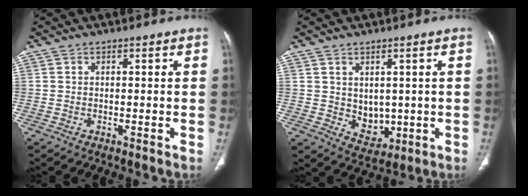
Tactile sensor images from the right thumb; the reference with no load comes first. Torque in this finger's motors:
{"motor_torque": [-0.47, 0.45, -0.25, 0.22, 0.07]}